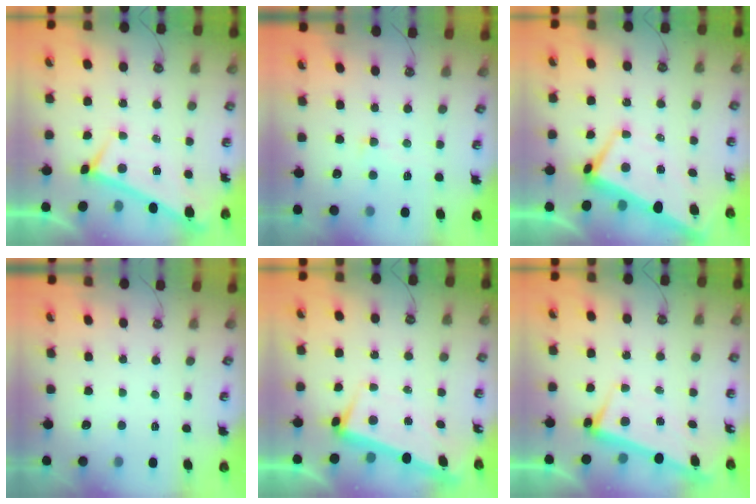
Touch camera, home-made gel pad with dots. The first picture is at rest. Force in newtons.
{"total": 2.1, "press": 2.1, "slide": 0.6}
{"total": 1.0, "press": 0.2, "slide": 1.0}
{"total": 0.0}
{"total": 2.0, "press": 1.6, "slide": 1.1}
{"total": 3.3, "press": 3.2, "slide": 0.9}